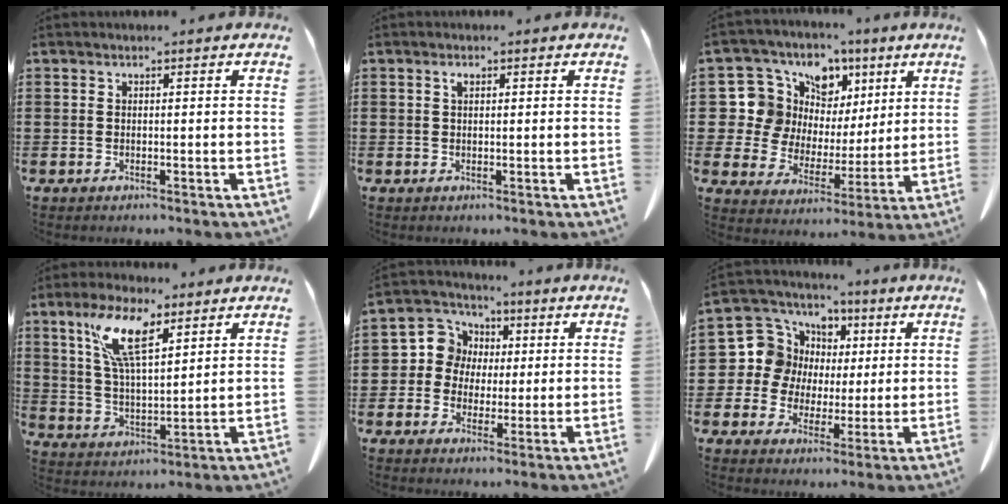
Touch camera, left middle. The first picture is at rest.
{"total": 1.1, "force": [0.5, 0.4, 0.9], "torque": [-0.020, 0.001, 0.010]}
{"total": 9.3, "force": [4.0, 8.1, 2.1], "torque": [-0.100, -0.026, 0.076]}
{"total": 10.6, "force": [6.3, 3.2, 7.9], "torque": [-0.166, -0.004, 0.114]}
{"total": 6.6, "force": [1.0, 6.3, 1.6], "torque": [-0.062, 0.013, 0.019]}
{"total": 9.2, "force": [1.1, 9.0, 1.6], "torque": [-0.087, -0.007, 0.023]}